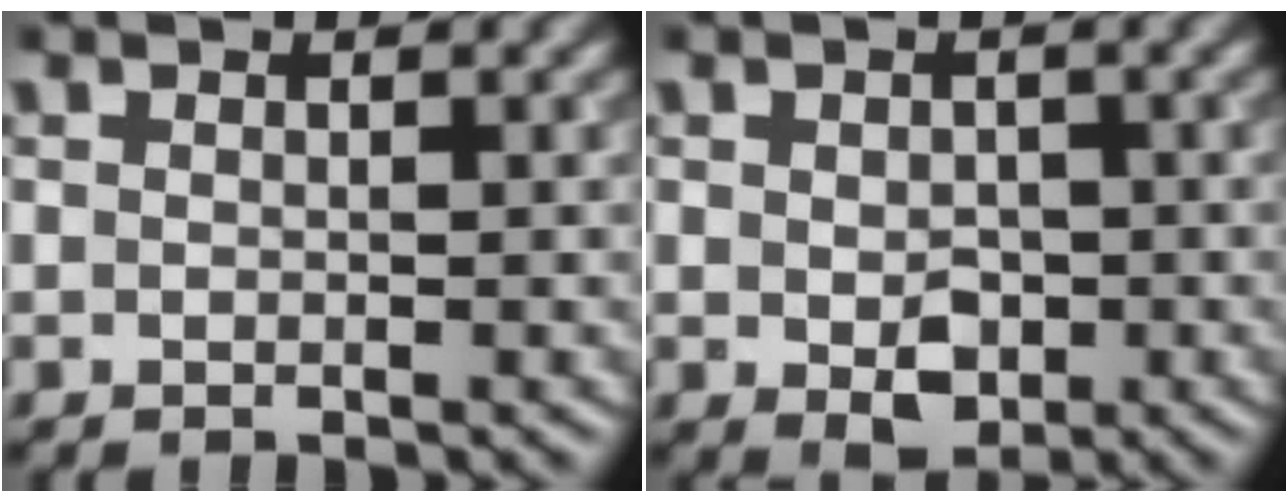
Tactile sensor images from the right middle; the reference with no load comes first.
{"total": 3.1, "force": [-0.6, 2.2, 2.1], "torque": [-0.032, -0.008, -0.006]}